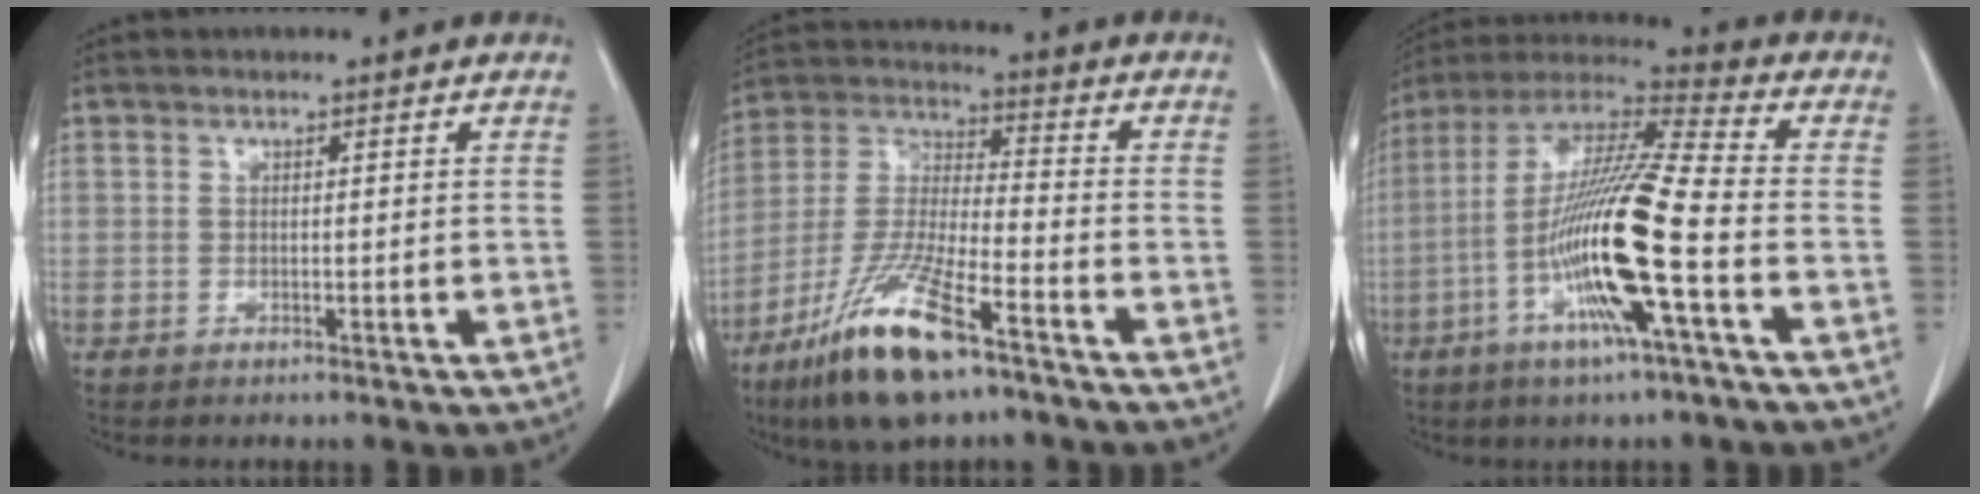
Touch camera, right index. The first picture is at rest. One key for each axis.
{"total": 15.7, "fx": -9.7, "fy": 2.8, "fz": 12.0, "tx": -0.258, "ty": -0.034, "tz": -0.179}
{"total": 17.6, "fx": -5.2, "fy": 0.1, "fz": 16.8, "tx": -0.334, "ty": -0.008, "tz": -0.107}